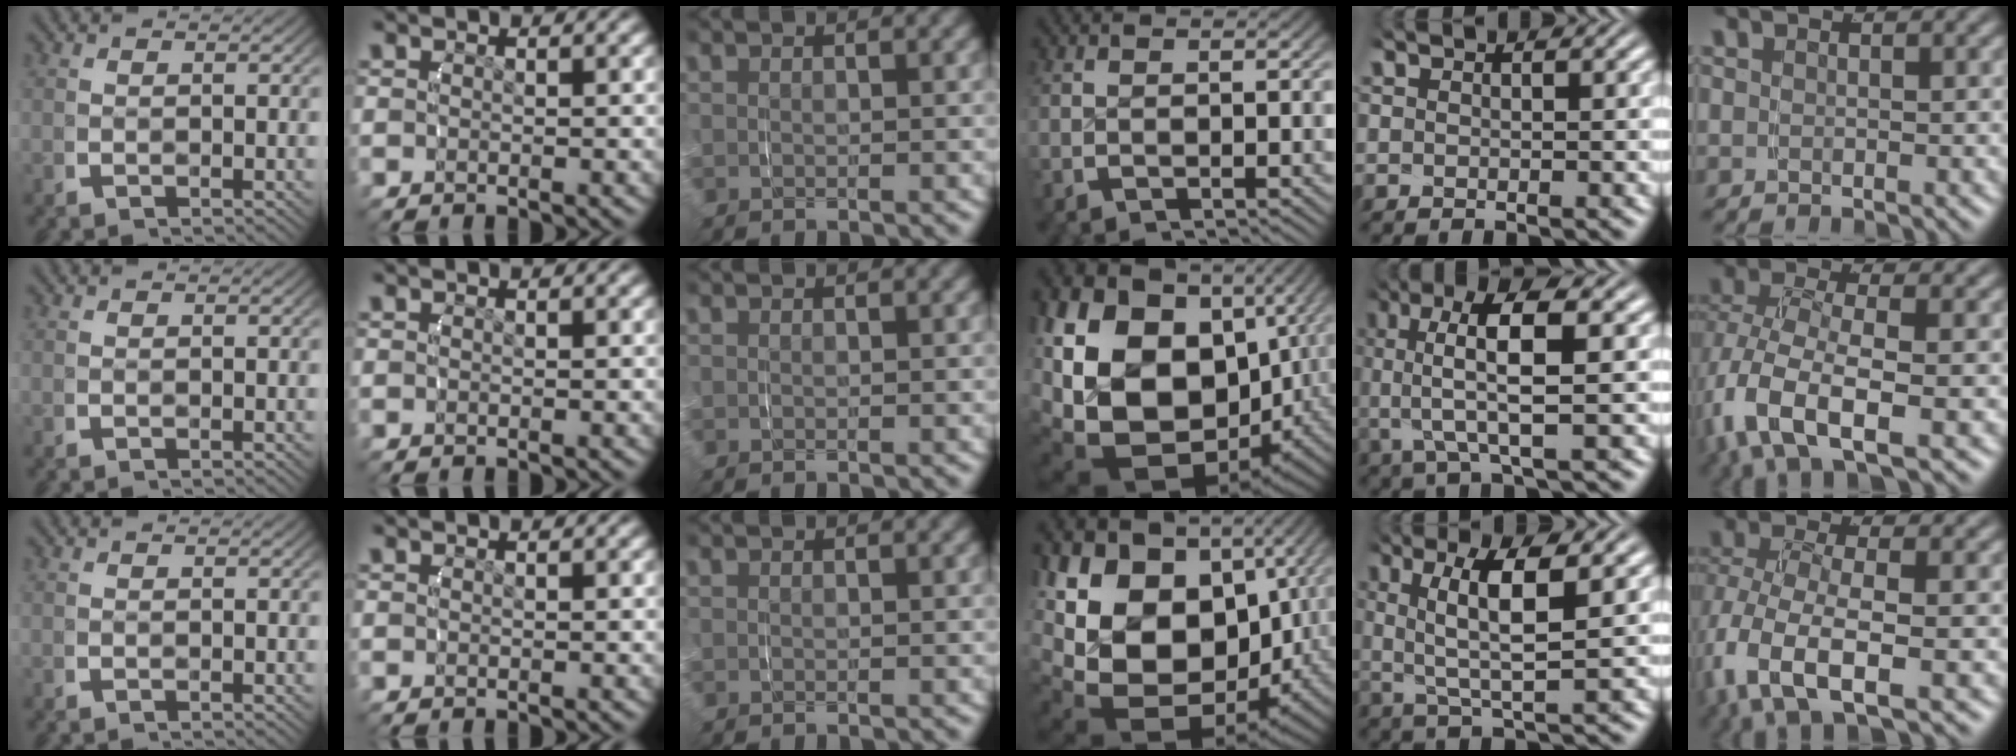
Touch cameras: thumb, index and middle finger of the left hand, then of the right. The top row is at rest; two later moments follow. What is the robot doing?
{"motion": "grasp_and_lifting", "object": "towel"}